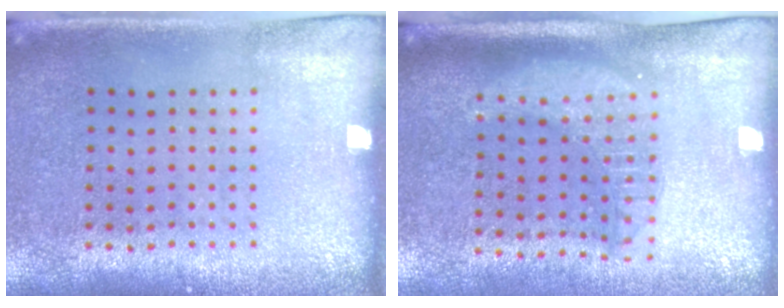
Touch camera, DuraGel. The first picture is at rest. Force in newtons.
{"total": 1.8, "press": 1.5, "slide": 0.9}